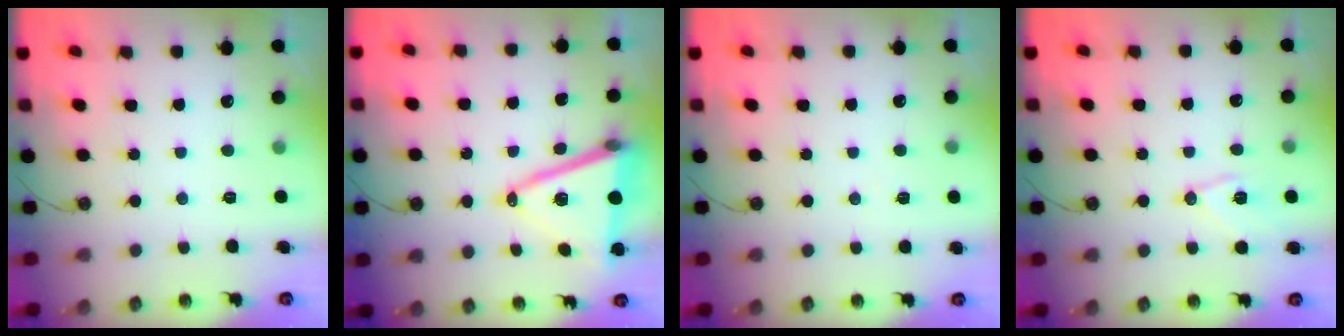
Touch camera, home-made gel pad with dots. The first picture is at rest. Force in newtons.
{"total": 16.1, "press": 15.6, "slide": 3.7}
{"total": 5.4, "press": 3.6, "slide": 4.0}
{"total": 9.9, "press": 9.8, "slide": 1.1}